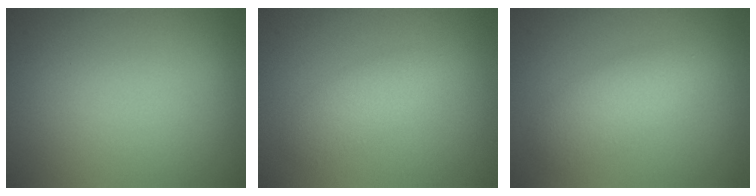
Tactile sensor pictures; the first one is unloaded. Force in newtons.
{"total": 2.0, "press": 2.0, "slide": 0.1}
{"total": 2.9, "press": 2.9, "slide": 0.0}